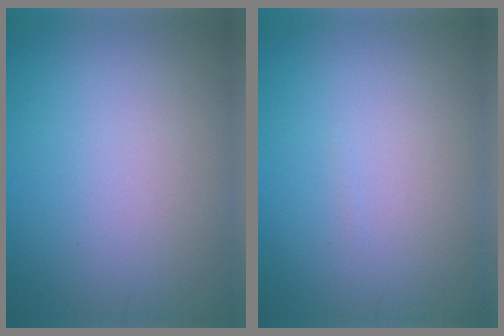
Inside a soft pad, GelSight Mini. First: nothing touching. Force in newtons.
{"total": 0.0}